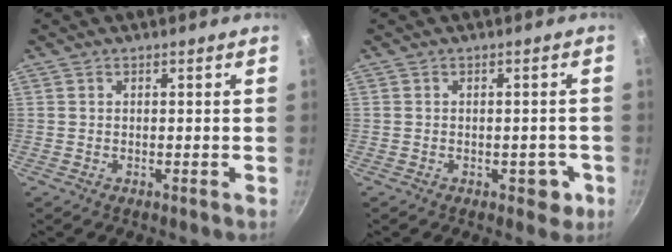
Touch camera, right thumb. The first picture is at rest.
{"total": 4.0, "force": [-1.4, 2.5, 2.8], "torque": [-0.008, 0.012, -0.012]}